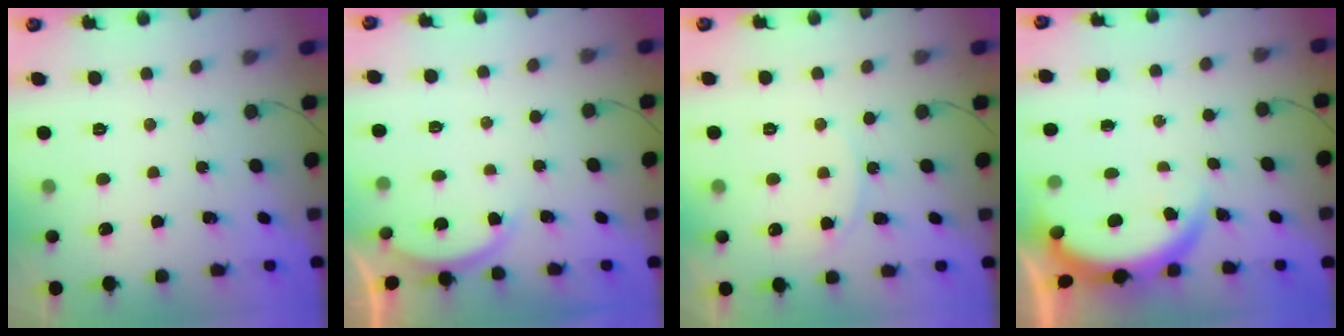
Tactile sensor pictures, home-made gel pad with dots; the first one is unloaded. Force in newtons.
{"total": 2.2, "press": 2.1, "slide": 0.5}
{"total": 6.6, "press": 6.6, "slide": 0.4}
{"total": 3.9, "press": 3.9, "slide": 0.1}